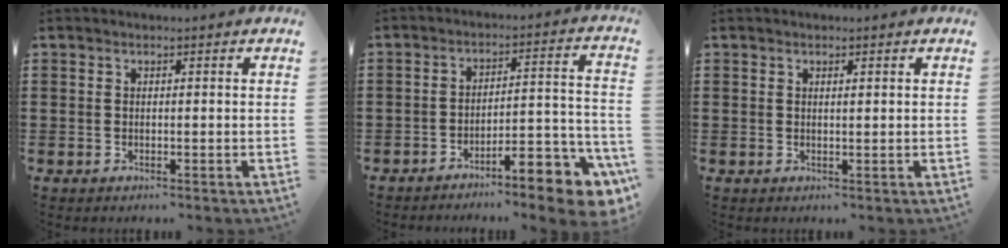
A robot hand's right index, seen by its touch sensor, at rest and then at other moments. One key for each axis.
{"total": 7.8, "fx": -6.4, "fy": 0.9, "fz": 4.3, "tx": -0.053, "ty": 0.000, "tz": -0.119}
{"total": 0.5, "fx": 0.2, "fy": -0.3, "fz": 0.4, "tx": -0.007, "ty": -0.002, "tz": 0.005}